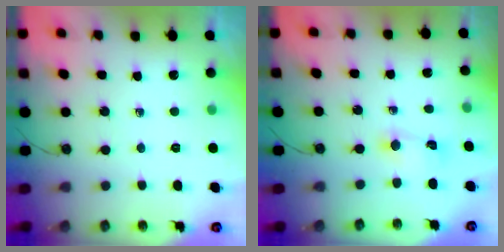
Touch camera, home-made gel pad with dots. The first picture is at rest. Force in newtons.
{"total": 2.0, "press": 2.0, "slide": 0.4}